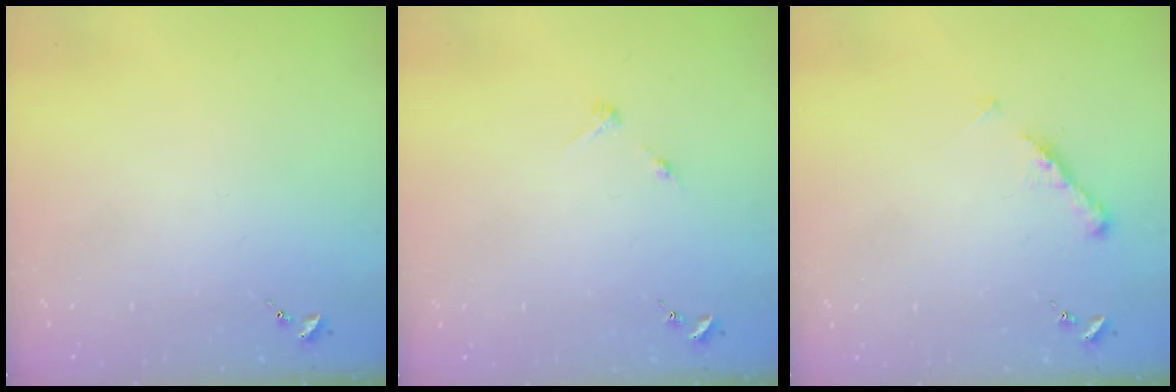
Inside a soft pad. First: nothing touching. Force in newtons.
{"total": 2.8, "press": 2.8, "slide": 0.3}
{"total": 6.8, "press": 6.7, "slide": 0.6}